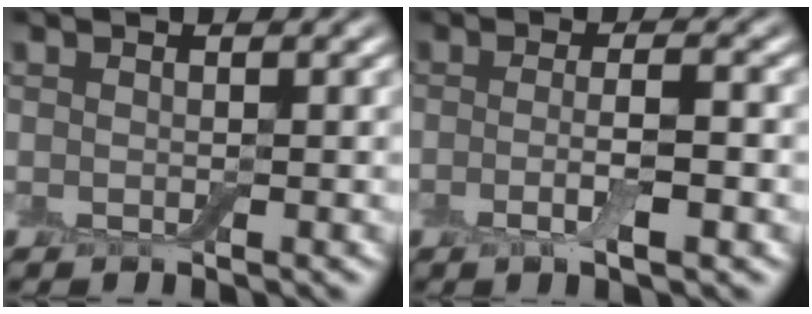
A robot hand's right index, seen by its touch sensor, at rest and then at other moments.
{"total": 3.3, "force": [-0.8, 0.6, 3.1], "torque": [-0.058, -0.003, -0.016]}